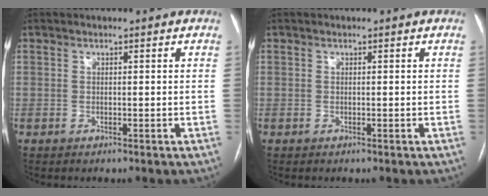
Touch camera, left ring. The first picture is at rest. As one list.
[{"total": 0.0}]